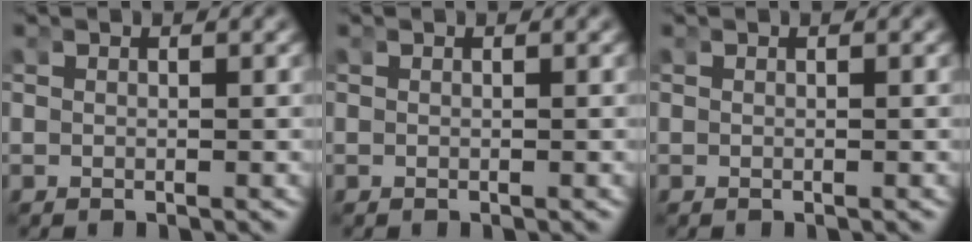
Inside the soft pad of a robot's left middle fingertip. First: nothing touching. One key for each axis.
{"total": 0.0}
{"total": 0.0}